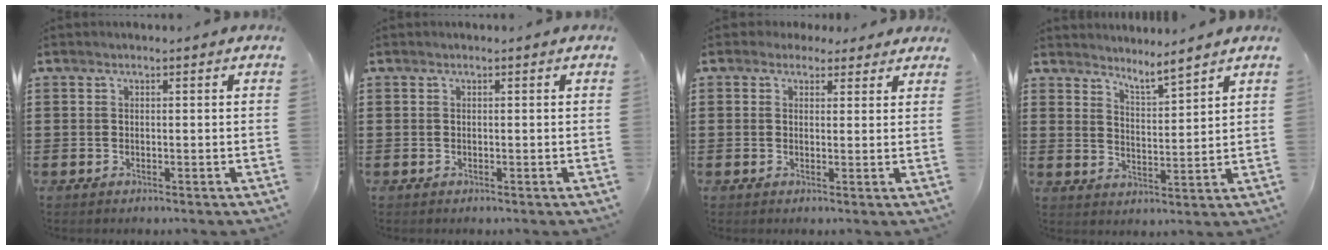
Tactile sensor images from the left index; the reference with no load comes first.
{"total": 0.0}
{"total": 2.3, "force": [1.7, 1.5, 0.5], "torque": [-0.009, 0.003, 0.030]}
{"total": 3.8, "force": [3.7, -0.8, 0.7], "torque": [-0.026, -0.022, 0.063]}